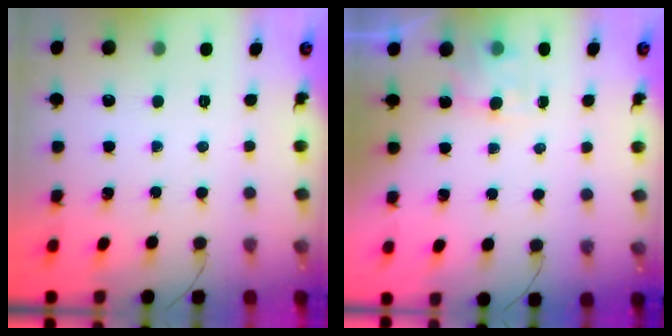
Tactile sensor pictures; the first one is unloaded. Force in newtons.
{"total": 2.2, "press": 2.0, "slide": 0.9}